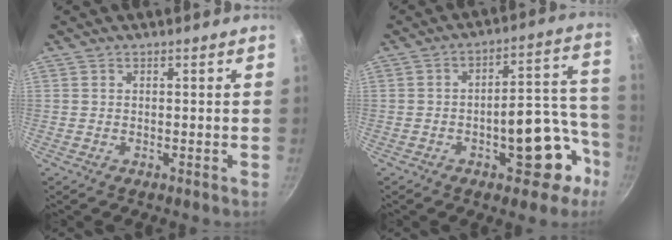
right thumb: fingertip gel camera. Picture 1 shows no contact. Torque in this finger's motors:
{"motor_torque": [1.56, 1.54, 1.03, -0.56, 0.23]}